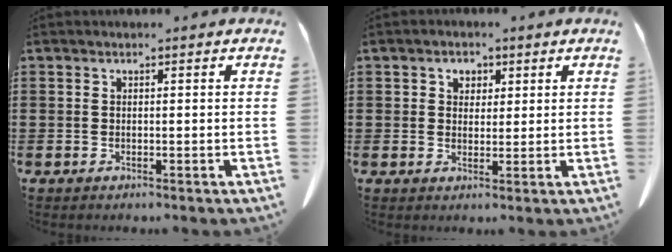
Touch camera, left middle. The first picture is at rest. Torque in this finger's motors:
{"motor_torque": [0.05, 0.14, 0.02, 0.02]}